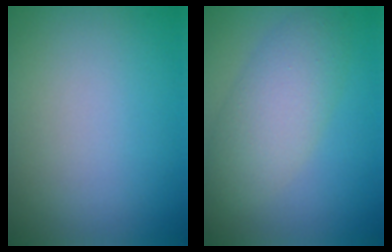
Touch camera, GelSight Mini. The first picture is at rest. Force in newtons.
{"total": 4.9, "press": 4.9, "slide": 0.0}